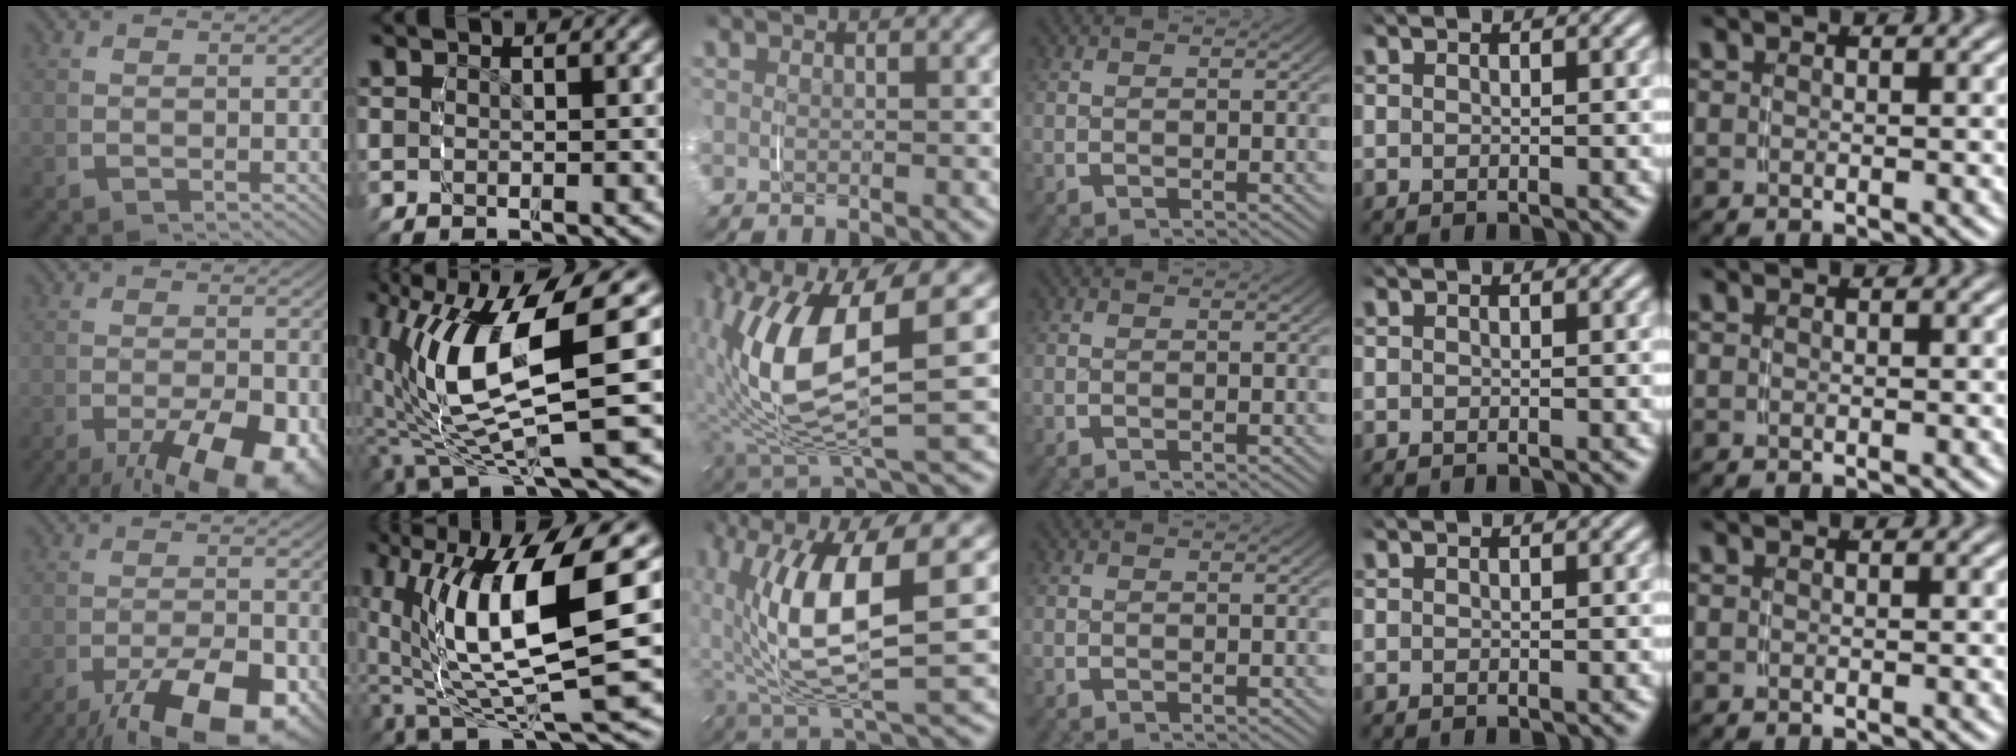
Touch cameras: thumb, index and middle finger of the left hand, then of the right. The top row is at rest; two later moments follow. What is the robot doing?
{"motion": "grasp_and_lifting", "object": "pencil case"}